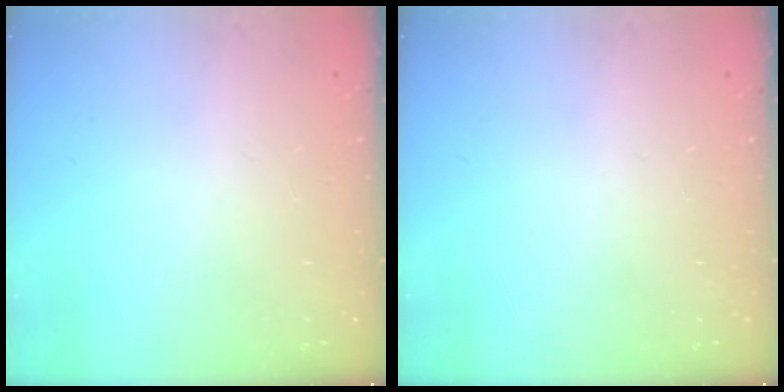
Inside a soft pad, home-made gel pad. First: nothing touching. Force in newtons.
{"total": 0.0}